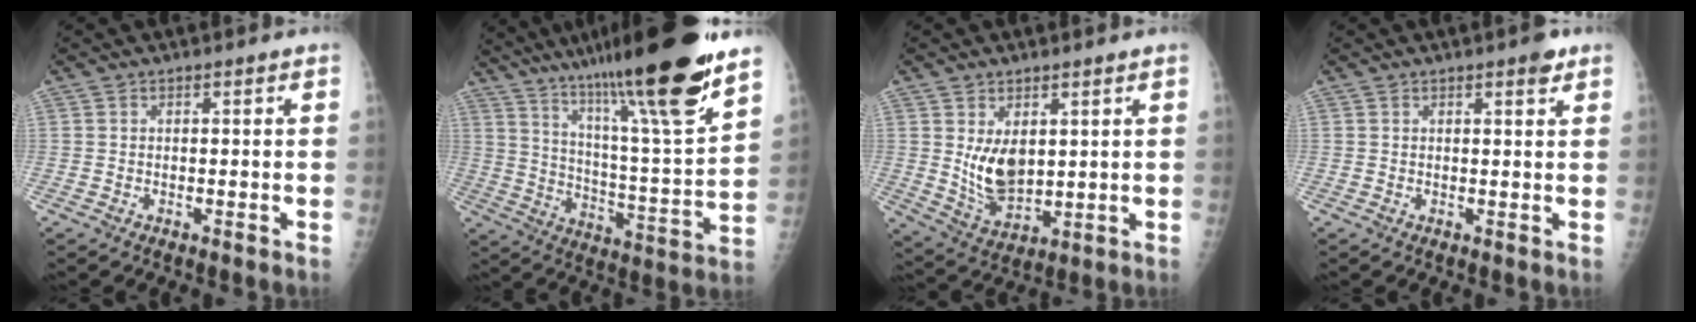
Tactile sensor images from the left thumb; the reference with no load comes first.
{"total": 27.0, "force": [19.0, 2.3, 19.1], "torque": [-0.294, -0.072, 0.309]}
{"total": 8.3, "force": [2.0, 5.0, 6.3], "torque": [-0.094, -0.028, 0.056]}
{"total": 2.4, "force": [1.6, 0.7, 1.7], "torque": [-0.018, -0.006, 0.018]}